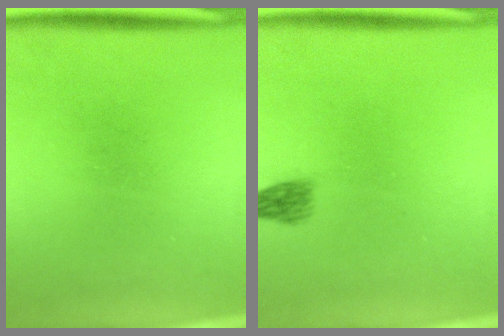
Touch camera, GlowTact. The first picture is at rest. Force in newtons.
{"total": 1.9}